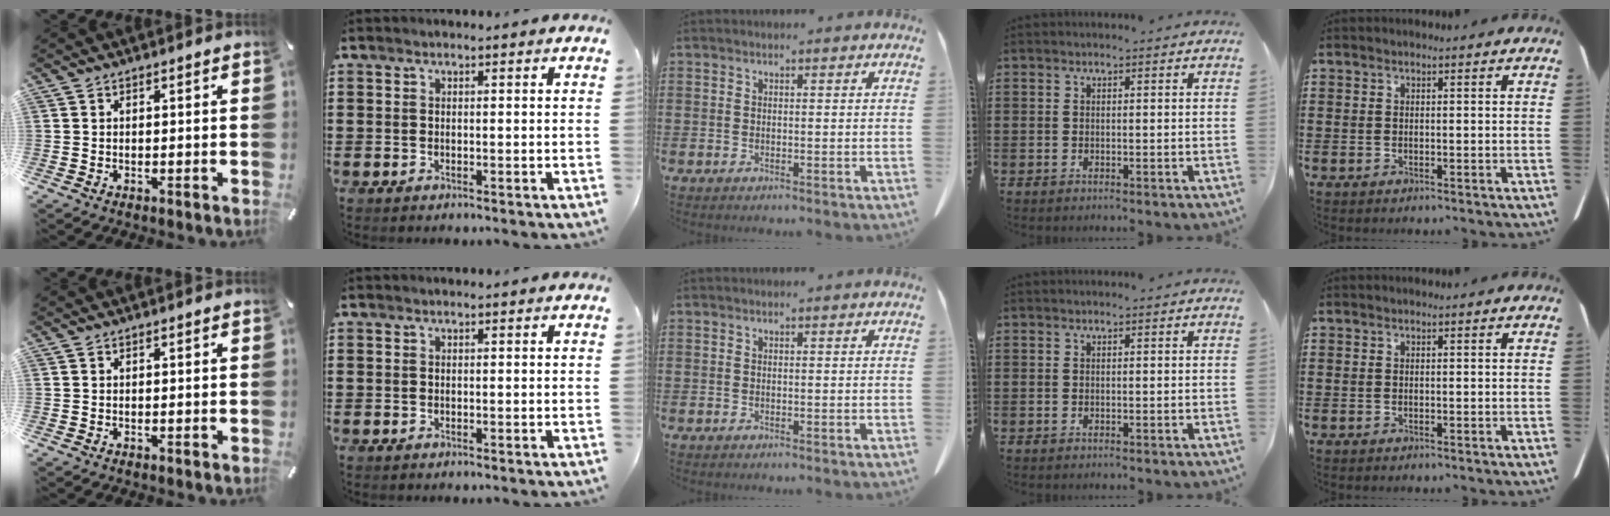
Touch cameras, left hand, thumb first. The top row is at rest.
{}